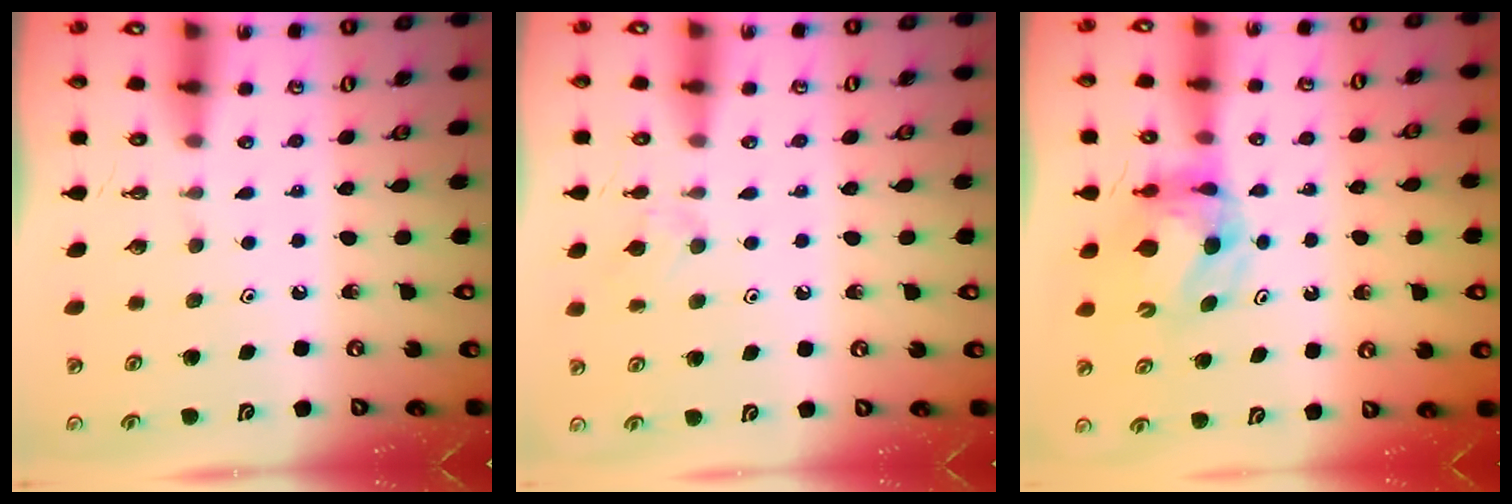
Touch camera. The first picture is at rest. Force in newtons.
{"total": 6.6, "press": 6.5, "slide": 1.1}
{"total": 8.1, "press": 8.0, "slide": 0.9}